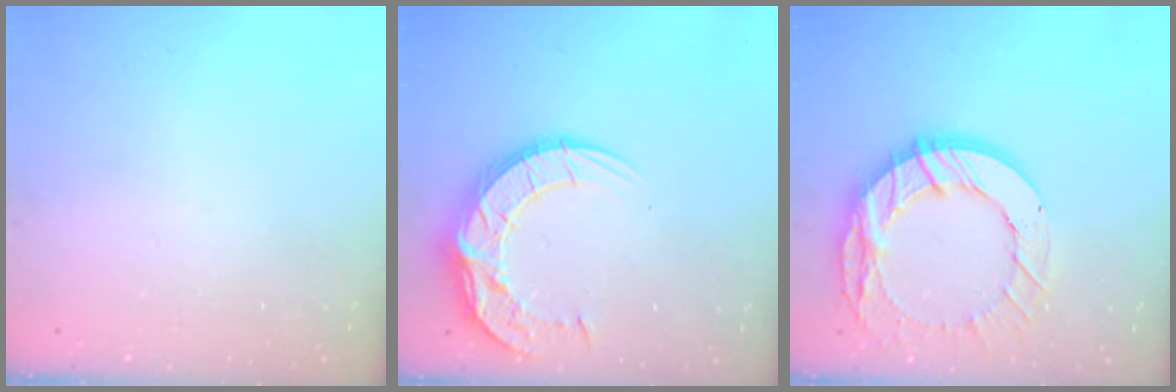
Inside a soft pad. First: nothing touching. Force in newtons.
{"total": 13.7, "press": 13.6, "slide": 1.1}
{"total": 16.6, "press": 16.6, "slide": 1.5}